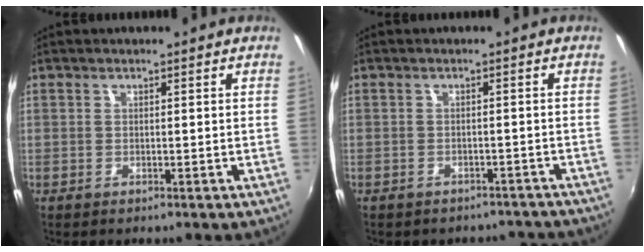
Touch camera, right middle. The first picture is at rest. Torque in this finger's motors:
{"motor_torque": [1.10, -1.04, 0.24, 0.05]}